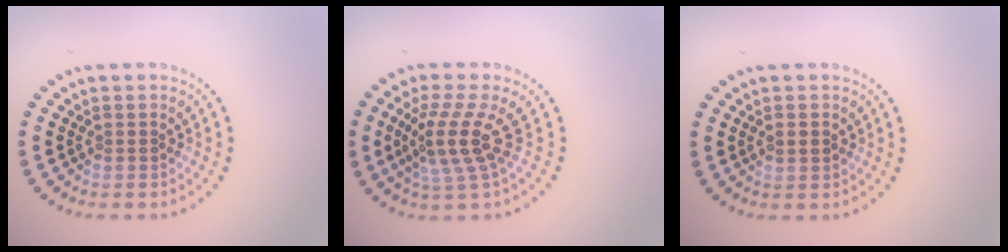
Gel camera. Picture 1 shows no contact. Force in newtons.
{"total": 3.8, "press": 2.7, "slide": 2.6}
{"total": 1.5, "press": 1.5, "slide": 0.1}